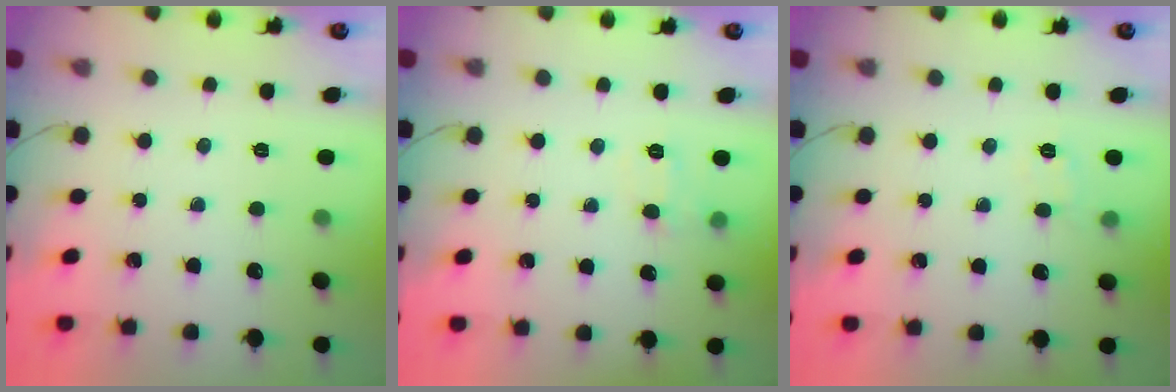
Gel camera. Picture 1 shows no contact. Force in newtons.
{"total": 6.6, "press": 6.4, "slide": 1.3}
{"total": 5.3, "press": 5.2, "slide": 1.1}